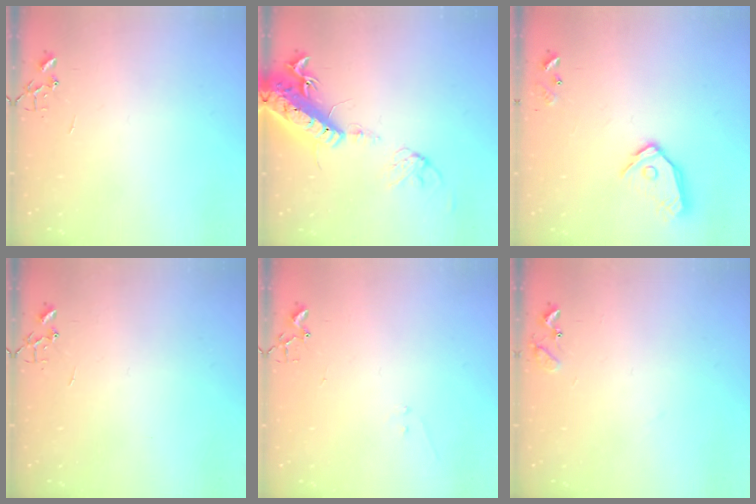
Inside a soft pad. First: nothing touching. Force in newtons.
{"total": 18.0, "press": 17.6, "slide": 4.1}
{"total": 12.1, "press": 12.0, "slide": 1.5}
{"total": 0.0}
{"total": 6.1, "press": 6.1, "slide": 0.5}
{"total": 8.4, "press": 8.4, "slide": 0.5}